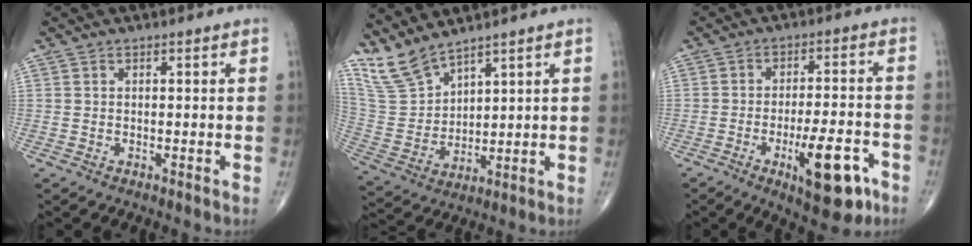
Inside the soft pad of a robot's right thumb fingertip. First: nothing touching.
{"total": 8.8, "force": [7.9, 2.2, 3.1], "torque": [-0.069, -0.042, 0.183]}
{"total": 12.9, "force": [-5.8, 4.4, 10.6], "torque": [-0.145, 0.023, -0.078]}